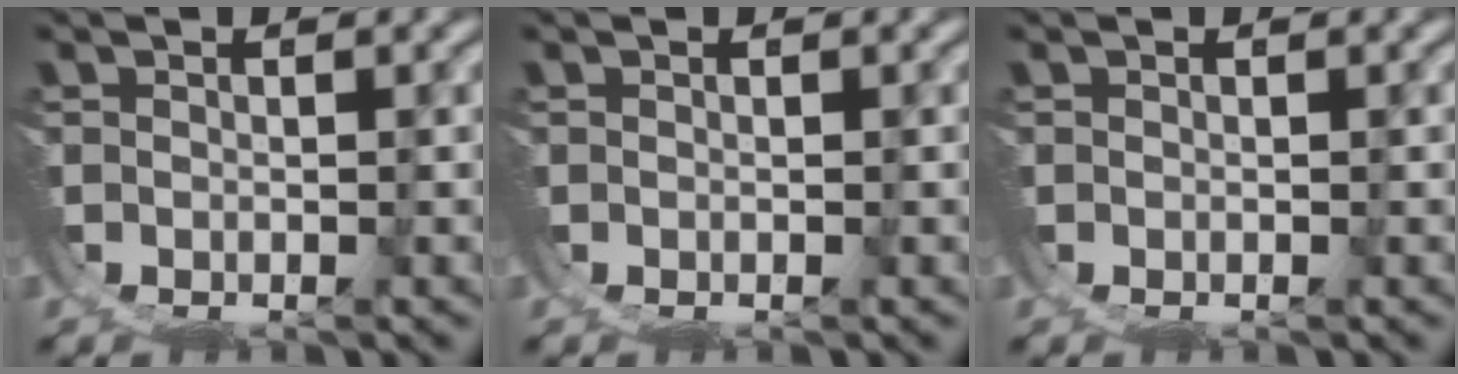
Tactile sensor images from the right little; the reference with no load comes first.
{"total": 0.0}
{"total": 0.0}